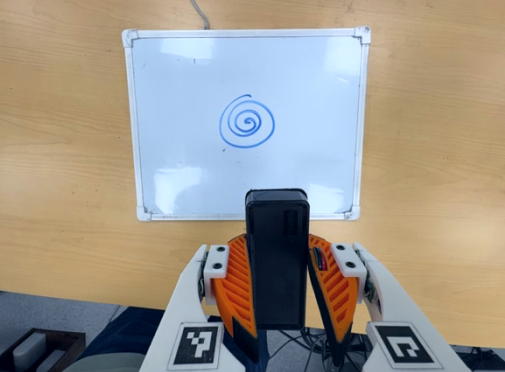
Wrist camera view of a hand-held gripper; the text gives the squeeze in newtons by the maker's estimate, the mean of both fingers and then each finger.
{"total": 8.6, "left": 7.4, "right": 9.7}